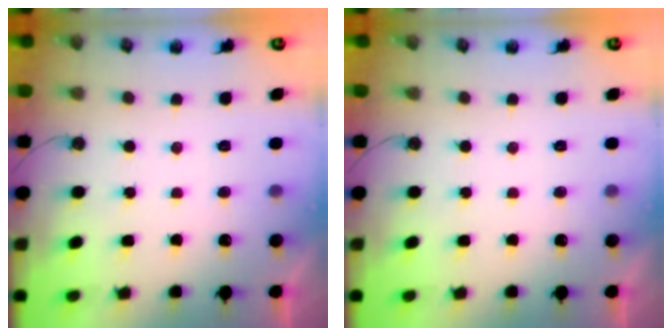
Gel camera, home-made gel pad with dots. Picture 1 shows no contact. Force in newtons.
{"total": 0.0}